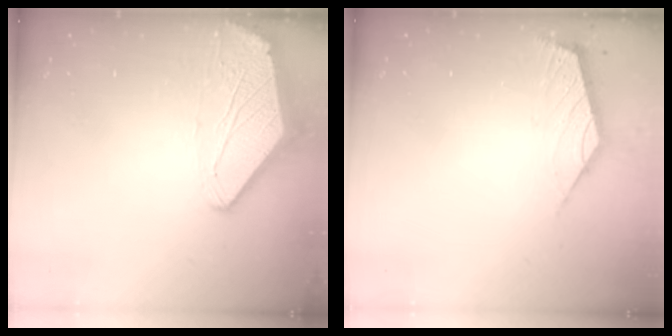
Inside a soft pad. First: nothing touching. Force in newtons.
{"total": 2.6, "press": 2.6, "slide": 0.7}